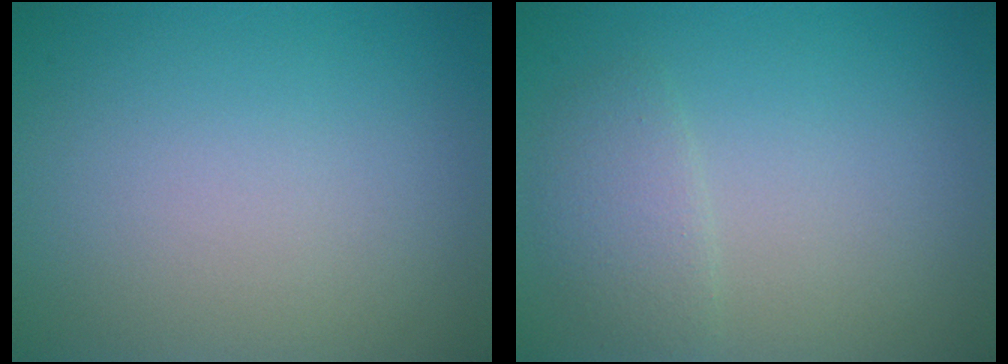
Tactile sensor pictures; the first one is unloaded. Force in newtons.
{"total": 1.9, "press": 1.9, "slide": 0.1}